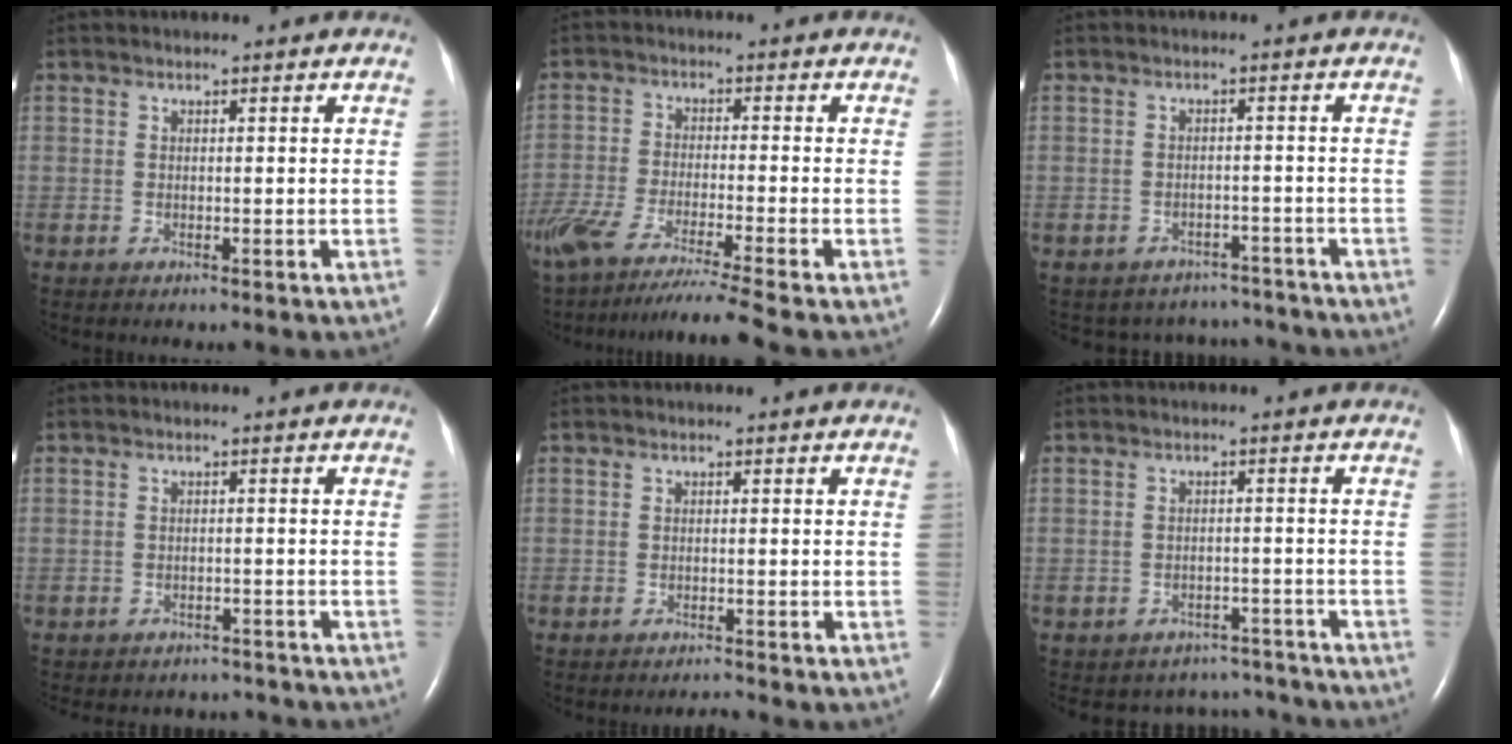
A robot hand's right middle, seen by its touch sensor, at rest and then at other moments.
{"total": 14.6, "force": [-11.9, -1.5, 8.3], "torque": [-0.147, -0.060, -0.200]}
{"total": 8.4, "force": [-7.7, 3.3, -0.1], "torque": [0.001, 0.024, -0.086]}
{"total": 7.2, "force": [-6.7, 2.6, 0.8], "torque": [-0.016, 0.004, -0.076]}
{"total": 1.1, "force": [-1.1, -0.3, 0.1], "torque": [-0.006, -0.006, -0.014]}
{"total": 7.4, "force": [-6.8, 3.0, -0.6], "torque": [0.012, 0.028, -0.076]}